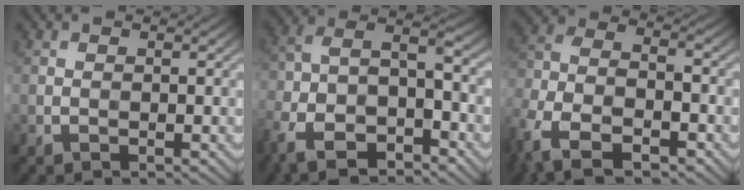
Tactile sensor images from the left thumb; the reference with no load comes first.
{"total": 12.7, "force": [-7.6, 5.8, 8.3], "torque": [-0.196, -0.032, -0.133]}
{"total": 11.2, "force": [-6.8, 5.5, 7.0], "torque": [-0.163, -0.016, -0.142]}